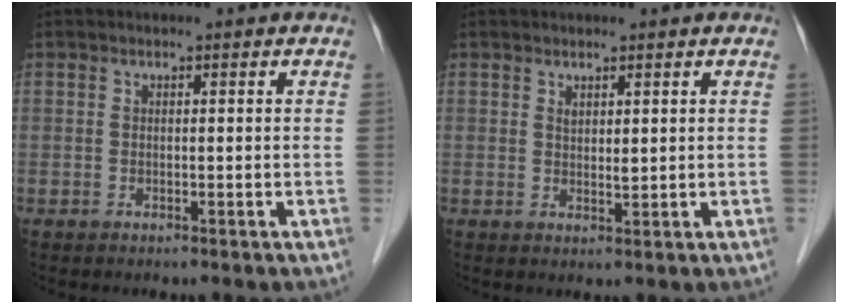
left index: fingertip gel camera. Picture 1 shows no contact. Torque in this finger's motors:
{"motor_torque": [0.12, 0.05, 0.02, 0.00]}